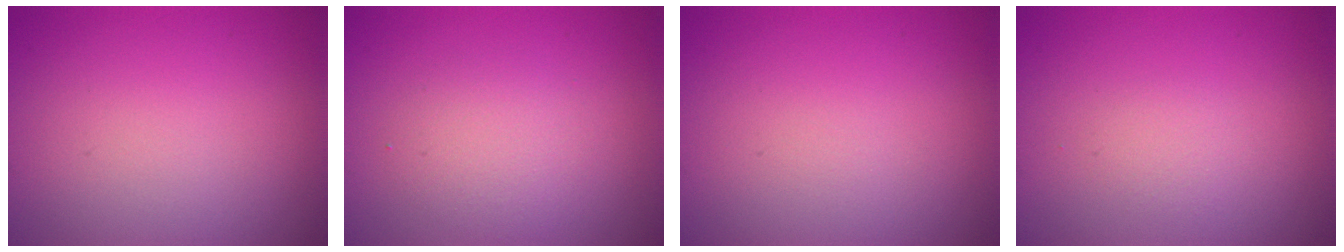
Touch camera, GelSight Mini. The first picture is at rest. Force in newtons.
{"total": 2.3, "press": 2.3, "slide": 0.1}
{"total": 0.0}
{"total": 0.9, "press": 0.9, "slide": 0.1}